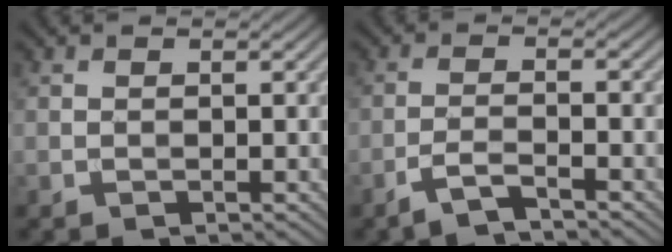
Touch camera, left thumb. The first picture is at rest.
{"total": 3.5, "force": [-2.6, 0.6, 2.3], "torque": [-0.039, 0.006, -0.065]}